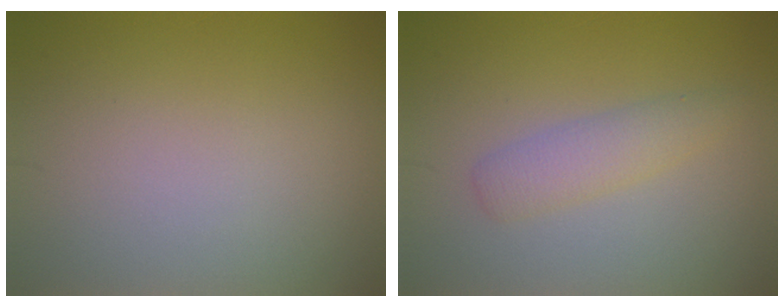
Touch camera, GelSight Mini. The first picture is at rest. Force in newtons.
{"total": 2.4, "press": 2.4, "slide": 0.0}